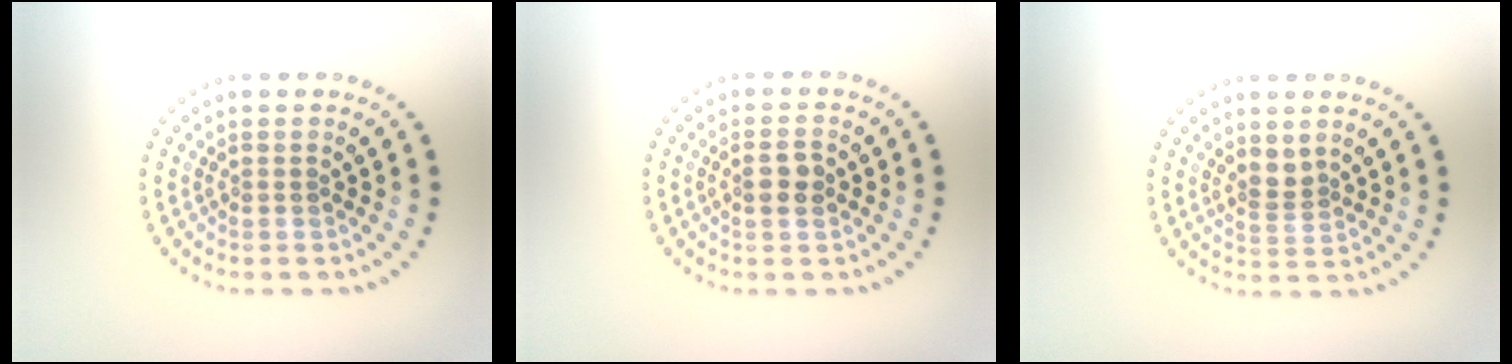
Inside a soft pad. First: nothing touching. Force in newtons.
{"total": 2.0, "press": 1.9, "slide": 0.4}
{"total": 1.9, "press": 1.5, "slide": 1.1}